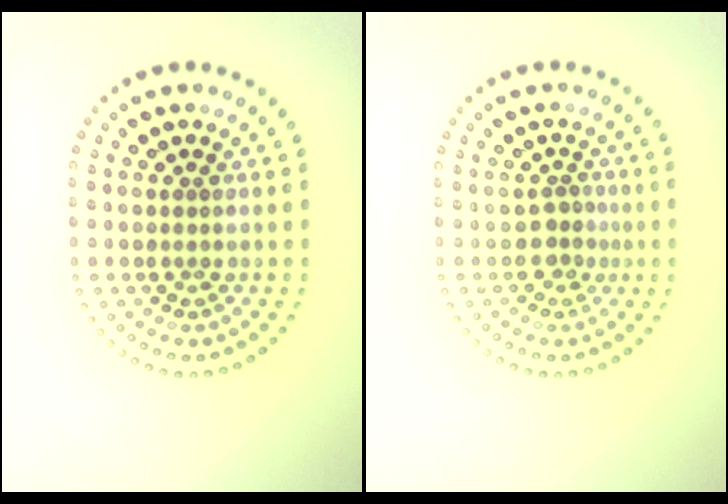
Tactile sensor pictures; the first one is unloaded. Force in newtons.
{"total": 1.8, "press": 1.4, "slide": 1.2}